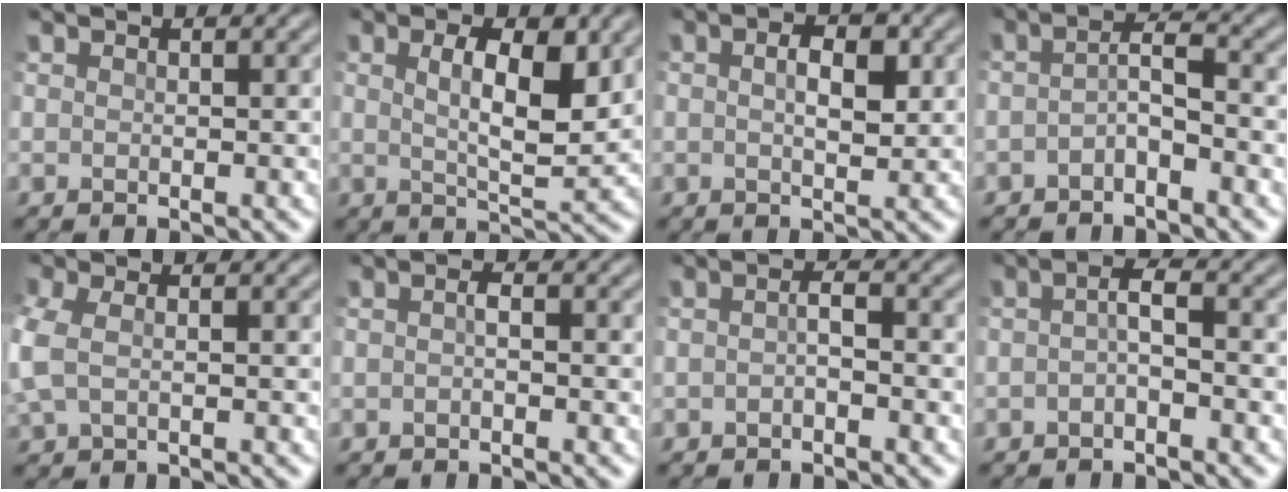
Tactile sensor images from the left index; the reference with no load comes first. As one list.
[{"total": 5.5, "force": [1.4, 1.8, 5.0], "torque": [-0.082, -0.005, 0.022]}, {"total": 3.4, "force": [0.5, 1.7, 2.9], "torque": [-0.044, -0.006, 0.008]}, {"total": 2.3, "force": [-1.4, 0.6, 1.7], "torque": [-0.035, 0.006, -0.034]}, {"total": 2.8, "force": [-0.2, 1.7, 2.3], "torque": [-0.073, 0.002, -0.010]}, {"total": 0.9, "force": [-0.5, 0.2, 0.7], "torque": [-0.017, 0.001, -0.012]}, {"total": 1.3, "force": [-0.8, 0.3, 1.0], "torque": [-0.022, 0.001, -0.019]}, {"total": 1.9, "force": [-0.9, 0.5, 1.6], "torque": [-0.034, 0.004, -0.022]}]